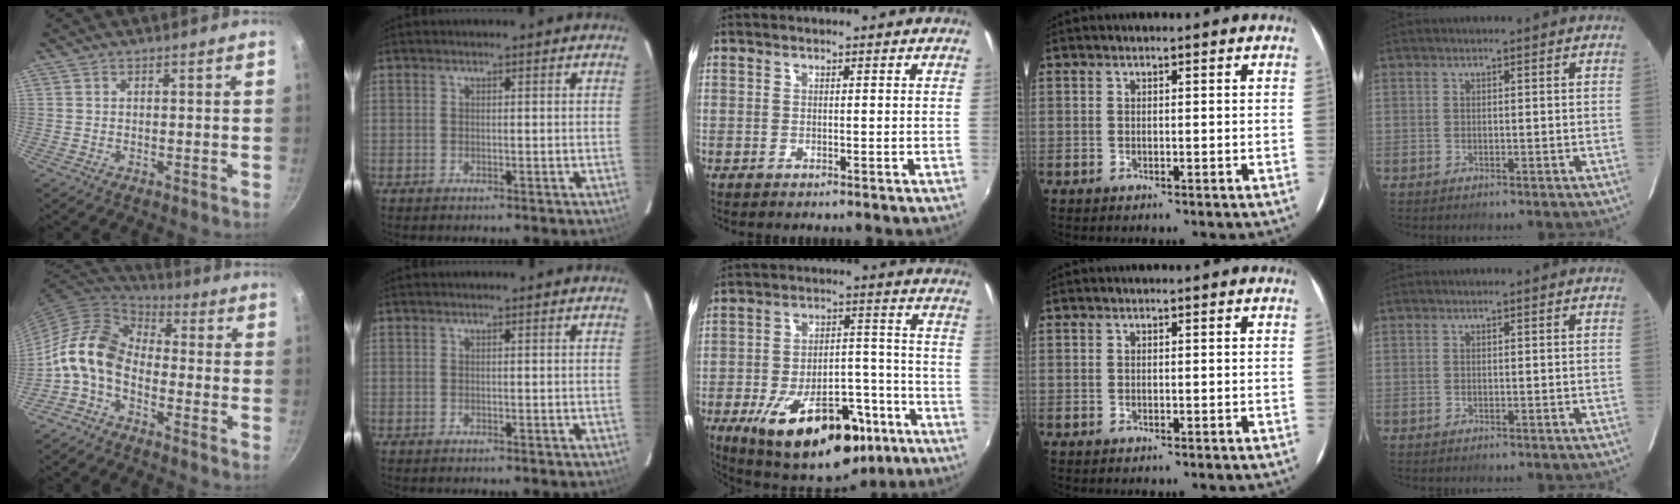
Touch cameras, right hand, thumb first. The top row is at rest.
{"thumb": {"total": 12.4, "force": [-3.3, 8.1, 8.7], "torque": [-0.152, 0.050, -0.089]}, "middle": {"total": 21.7, "force": [-12.6, 10.1, 14.4], "torque": [-0.246, 0.002, -0.167]}}